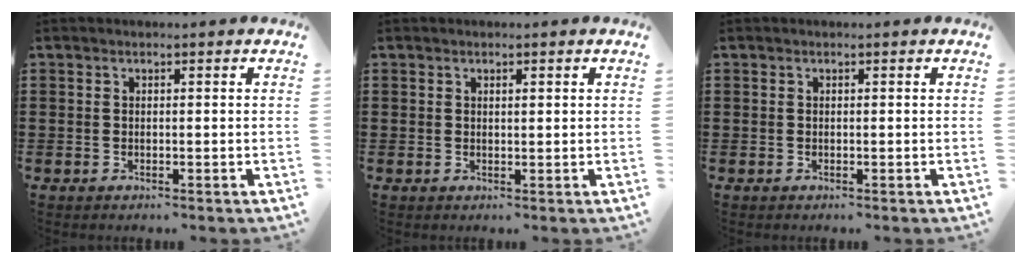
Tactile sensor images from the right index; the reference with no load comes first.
{"total": 0.7, "force": [0.3, 0.2, 0.6], "torque": [-0.012, 0.001, 0.005]}
{"total": 0.0}